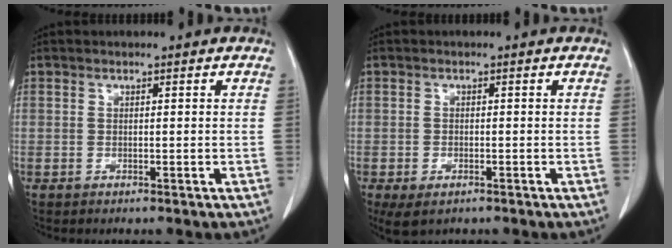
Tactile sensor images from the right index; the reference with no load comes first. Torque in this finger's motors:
{"motor_torque": [0.27, -0.24, 0.12, 0.05]}